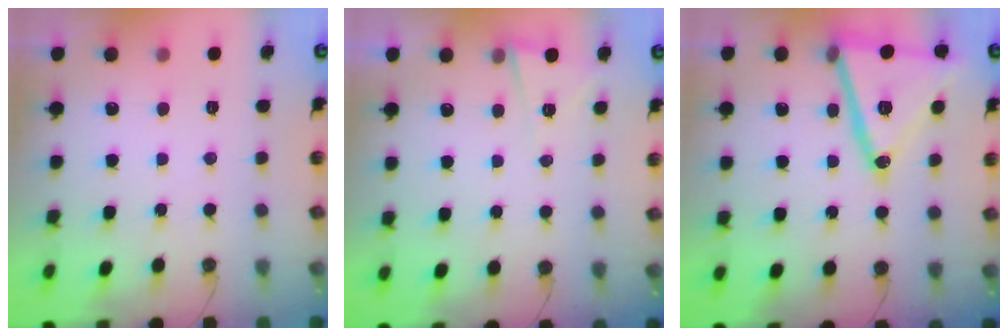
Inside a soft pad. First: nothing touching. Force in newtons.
{"total": 2.8, "press": 2.4, "slide": 1.4}
{"total": 22.6, "press": 22.3, "slide": 3.3}